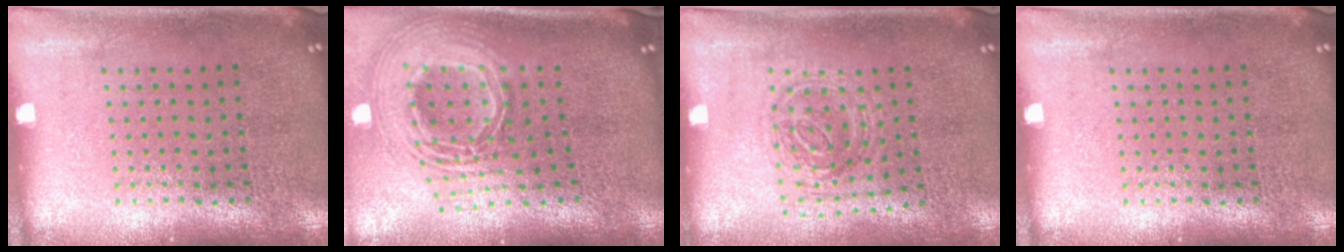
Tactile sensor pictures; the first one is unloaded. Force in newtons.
{"total": 2.9, "press": 2.0, "slide": 2.1}
{"total": 1.2, "press": 1.1, "slide": 0.4}
{"total": 0.0}